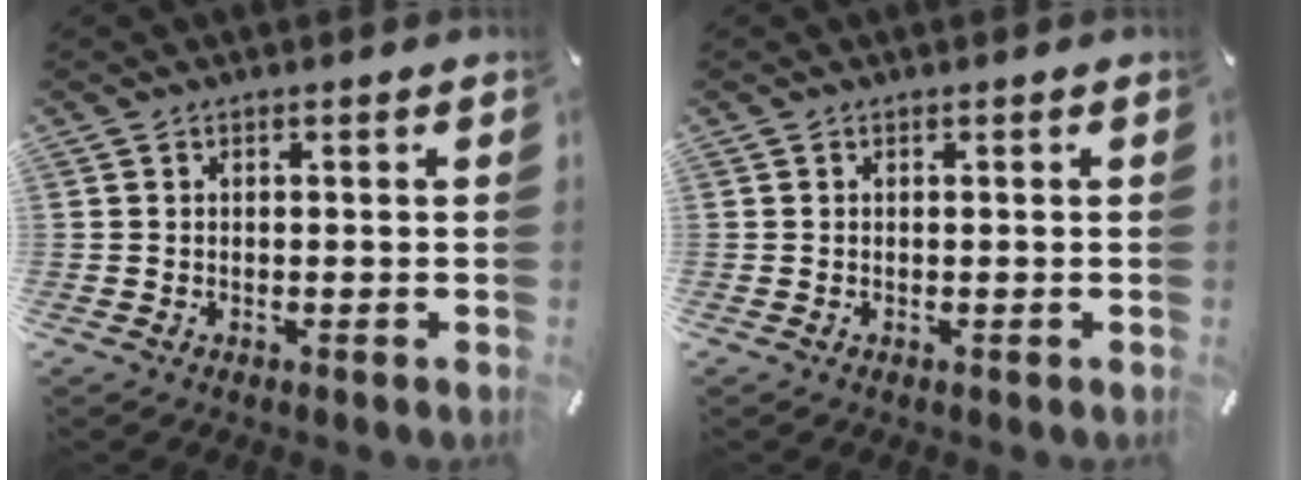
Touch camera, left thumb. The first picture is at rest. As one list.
[{"total": 0.0}]